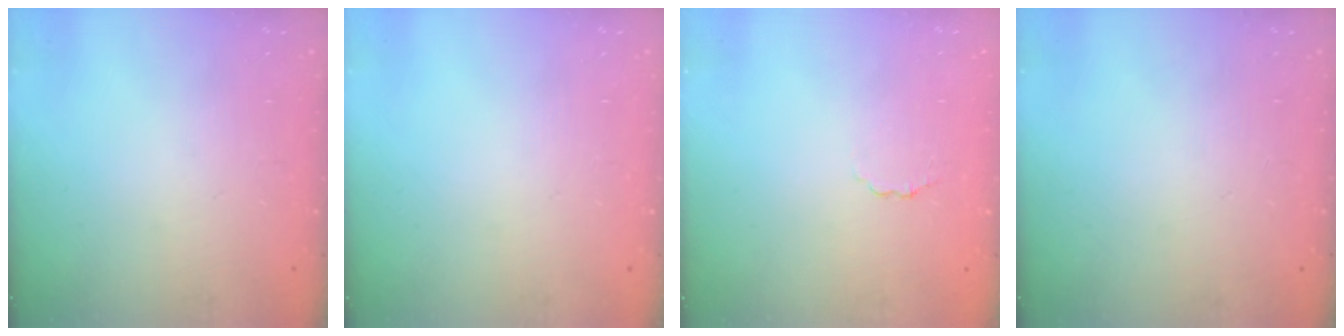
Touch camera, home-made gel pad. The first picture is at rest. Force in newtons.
{"total": 0.0}
{"total": 2.0, "press": 1.9, "slide": 0.6}
{"total": 0.0}